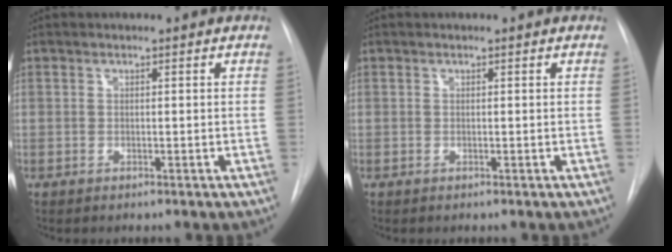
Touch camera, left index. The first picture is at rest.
{"total": 0.0}